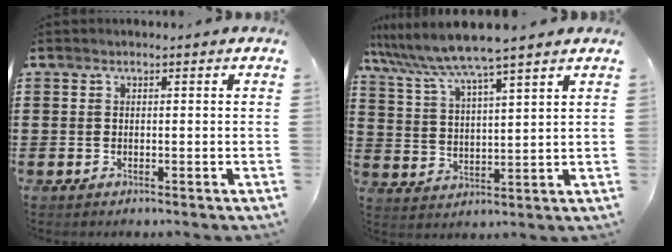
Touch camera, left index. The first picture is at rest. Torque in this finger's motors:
{"motor_torque": [1.52, -0.61, 0.60, 0.21]}